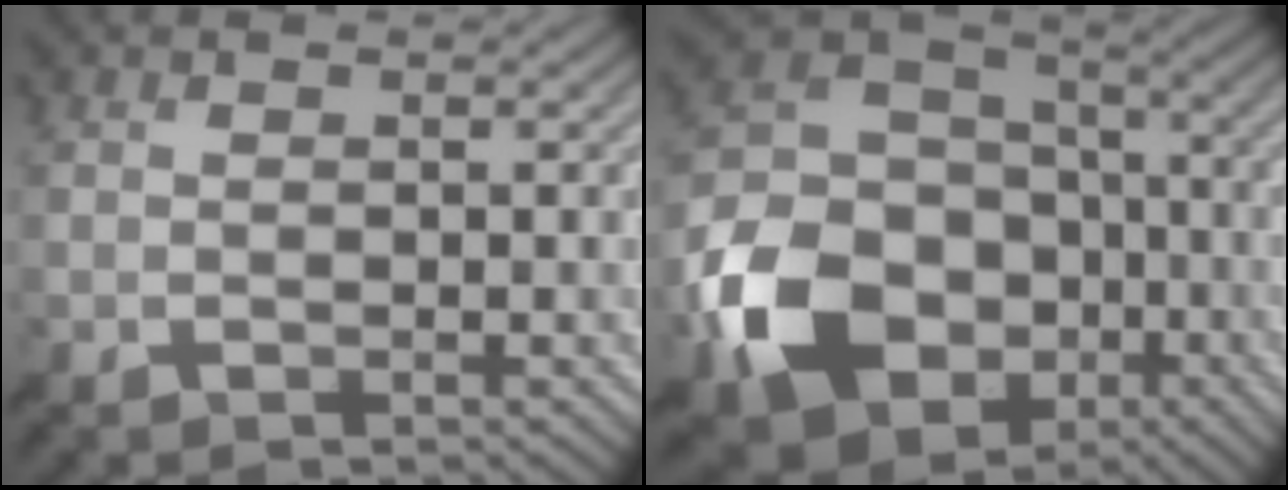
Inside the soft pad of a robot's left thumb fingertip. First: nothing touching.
{"total": 16.6, "force": [-6.9, 12.4, 8.7], "torque": [-0.211, -0.038, -0.130]}